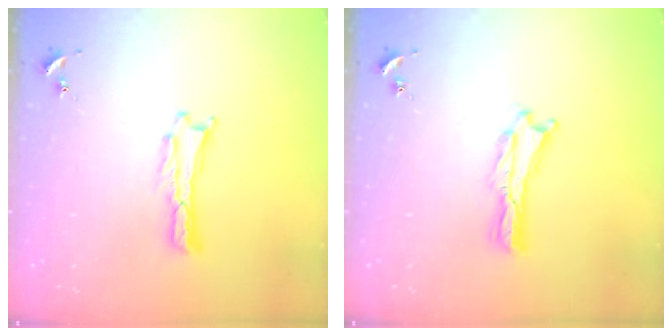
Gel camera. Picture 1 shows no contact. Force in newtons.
{"total": 0.6, "press": 0.5, "slide": 0.2}